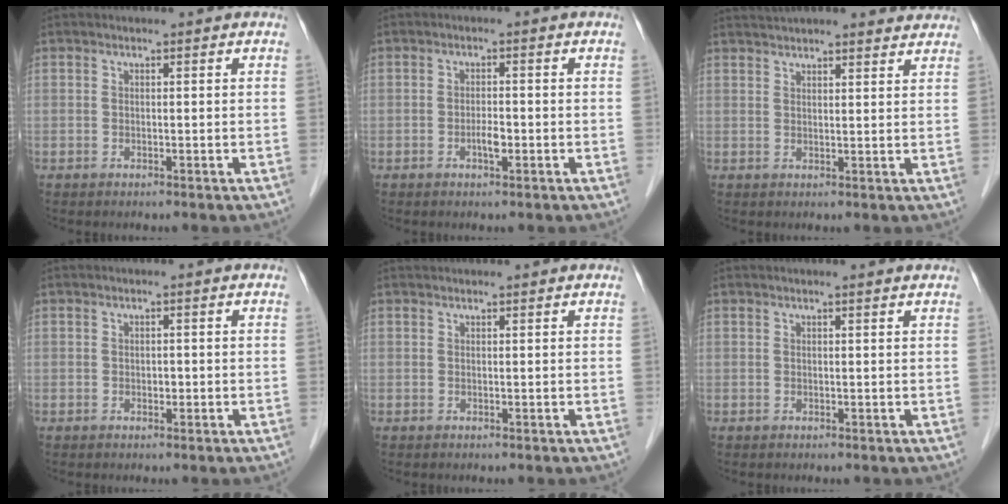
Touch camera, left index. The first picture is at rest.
{"total": 1.9, "force": [-0.8, 0.5, 1.7], "torque": [-0.031, 0.002, -0.012]}
{"total": 12.0, "force": [11.1, 1.8, 3.9], "torque": [-0.053, 0.028, 0.144]}
{"total": 0.8, "force": [-0.2, 0.6, 0.5], "torque": [-0.010, 0.002, -0.002]}
{"total": 1.4, "force": [1.3, 0.1, 0.2], "torque": [-0.007, 0.018, 0.022]}
{"total": 1.4, "force": [1.3, -0.1, 0.4], "torque": [-0.015, 0.004, 0.015]}